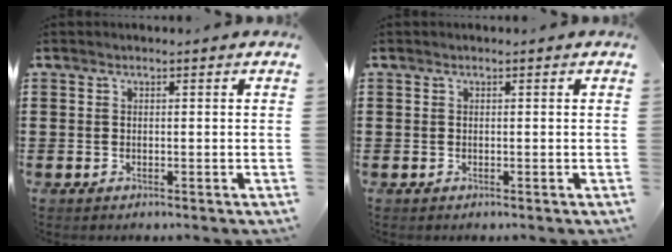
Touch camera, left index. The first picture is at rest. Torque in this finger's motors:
{"motor_torque": [0.00, 0.00, 0.00, 0.00]}